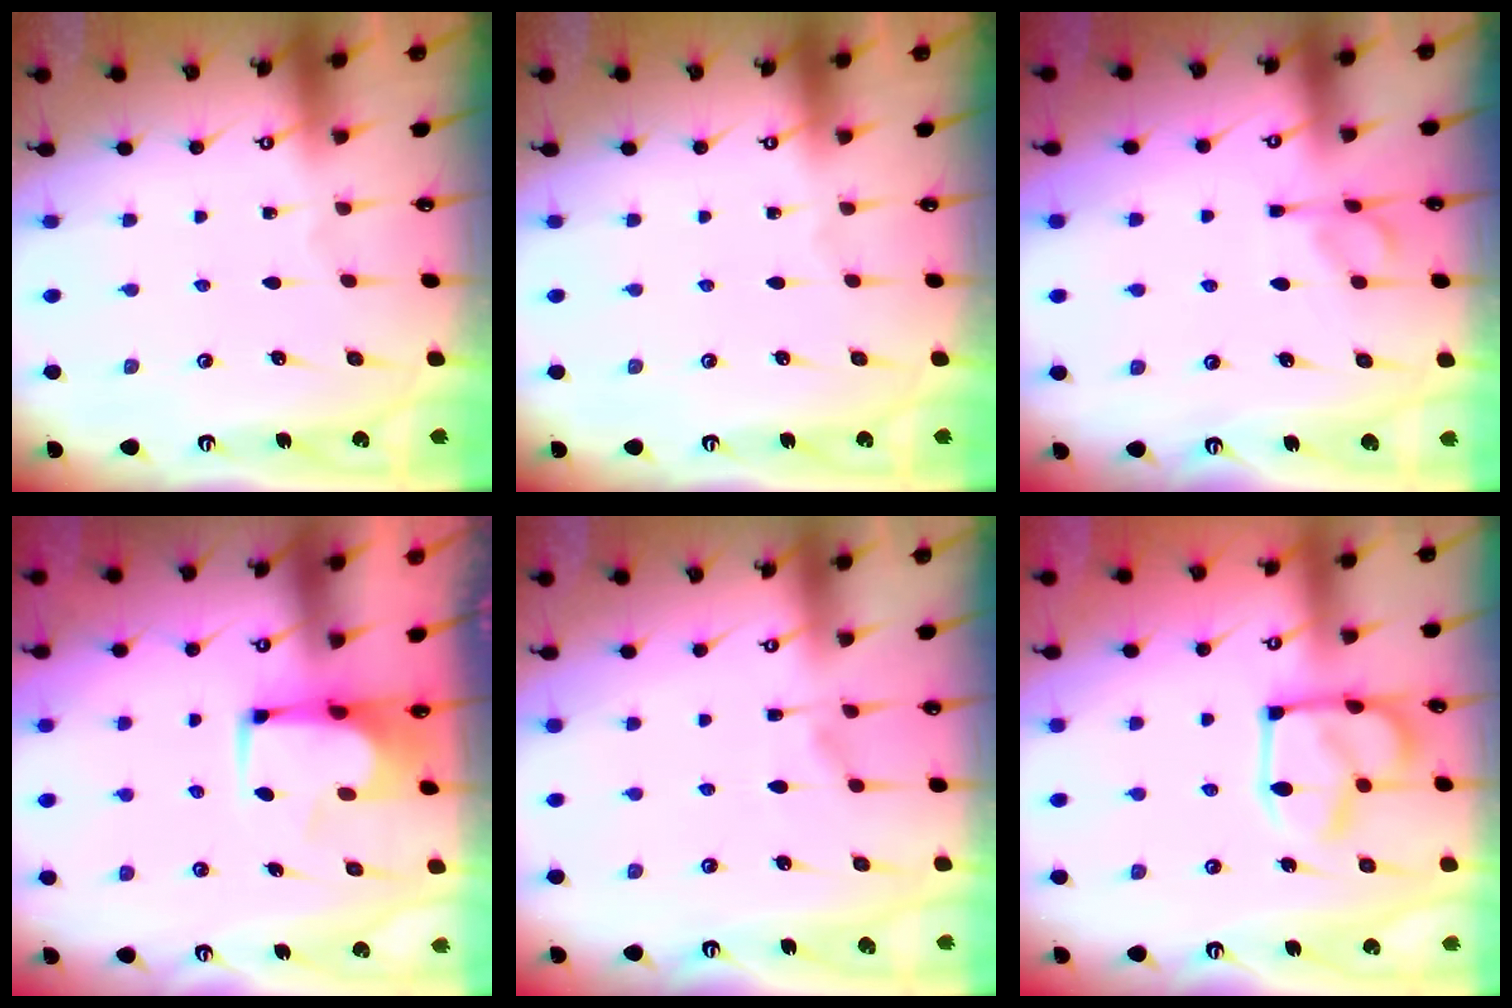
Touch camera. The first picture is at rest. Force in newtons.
{"total": 0.0}
{"total": 7.2, "press": 7.2, "slide": 0.6}
{"total": 0.6, "press": 0.3, "slide": 0.5}
{"total": 1.4, "press": 0.4, "slide": 1.4}
{"total": 7.2, "press": 7.2, "slide": 0.1}